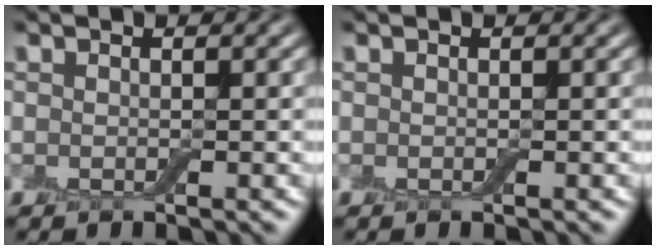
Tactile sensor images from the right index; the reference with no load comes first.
{"total": 0.0}